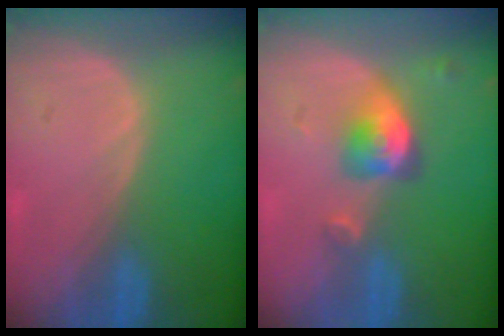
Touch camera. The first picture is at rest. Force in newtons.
{"total": 5.1, "press": 4.7, "slide": 2.0}